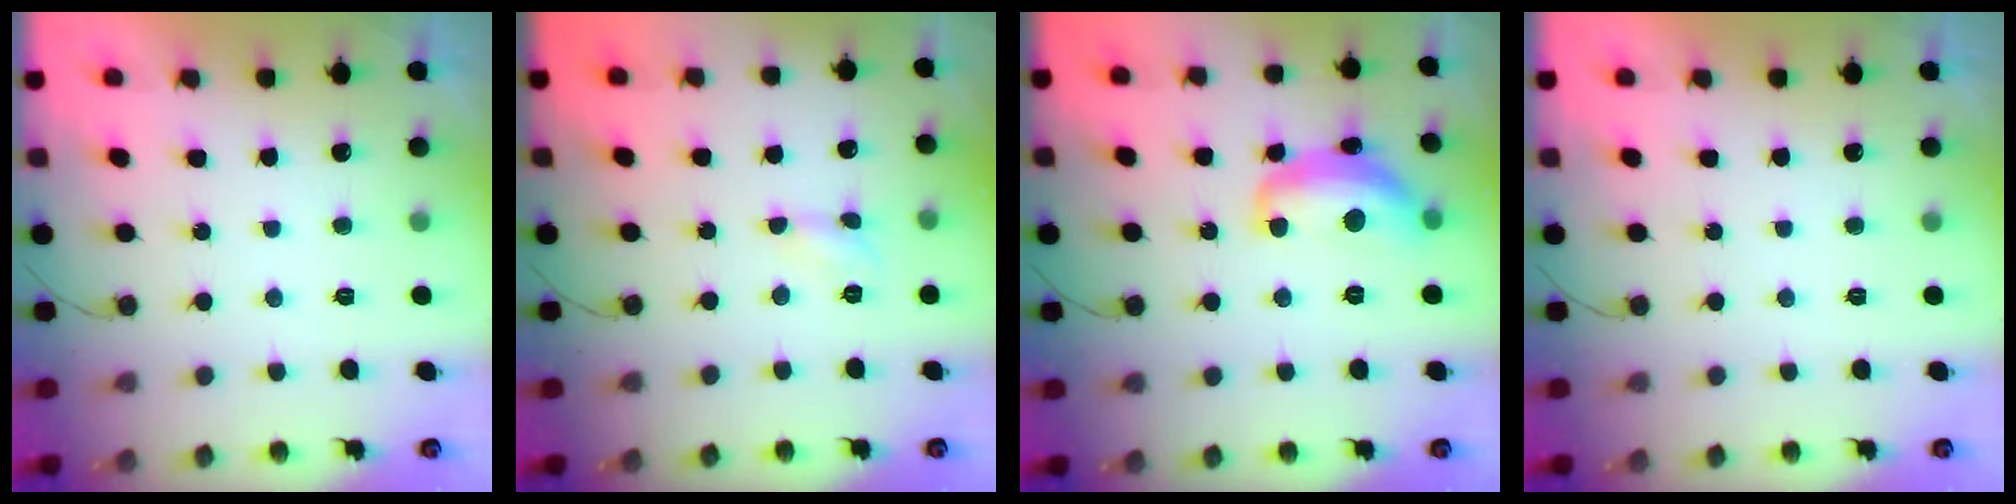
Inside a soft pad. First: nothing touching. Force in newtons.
{"total": 2.8, "press": 2.8, "slide": 0.4}
{"total": 14.2, "press": 14.1, "slide": 1.2}
{"total": 0.0}